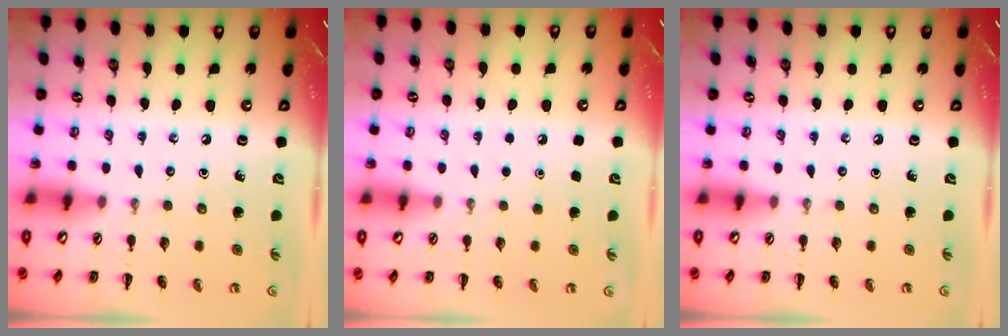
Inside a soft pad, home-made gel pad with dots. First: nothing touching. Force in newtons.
{"total": 1.7, "press": 1.7, "slide": 0.1}
{"total": 0.0}